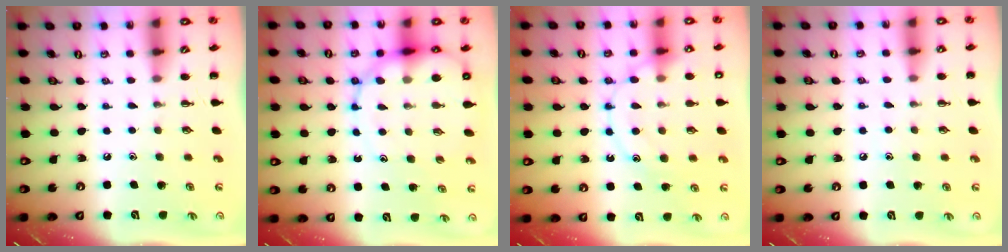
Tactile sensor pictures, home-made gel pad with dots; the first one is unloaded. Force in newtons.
{"total": 13.8, "press": 13.3, "slide": 3.9}
{"total": 13.8, "press": 13.8, "slide": 0.9}
{"total": 4.8, "press": 4.6, "slide": 1.4}